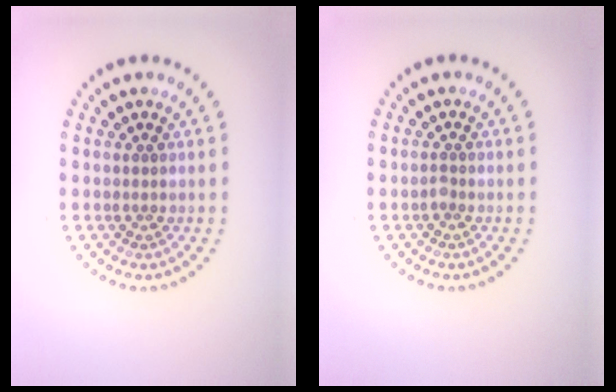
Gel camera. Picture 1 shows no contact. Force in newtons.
{"total": 0.6, "press": 0.5, "slide": 0.4}